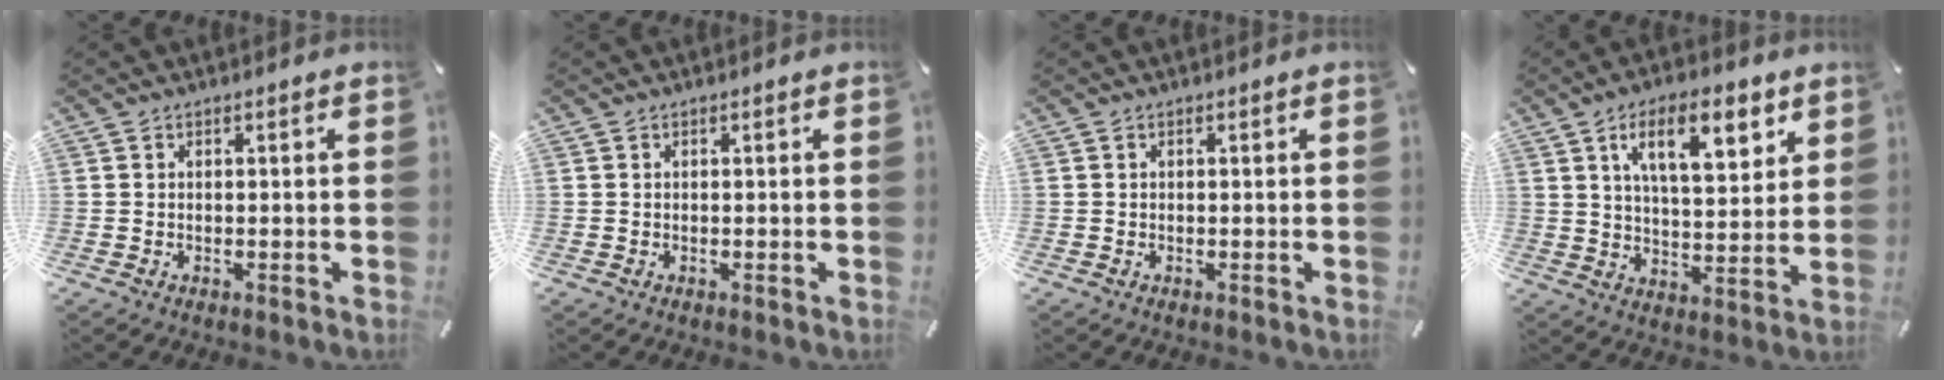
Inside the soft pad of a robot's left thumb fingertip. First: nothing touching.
{"total": 0.0}
{"total": 0.0}
{"total": 13.4, "force": [7.0, 5.9, 9.8], "torque": [-0.150, -0.018, 0.118]}